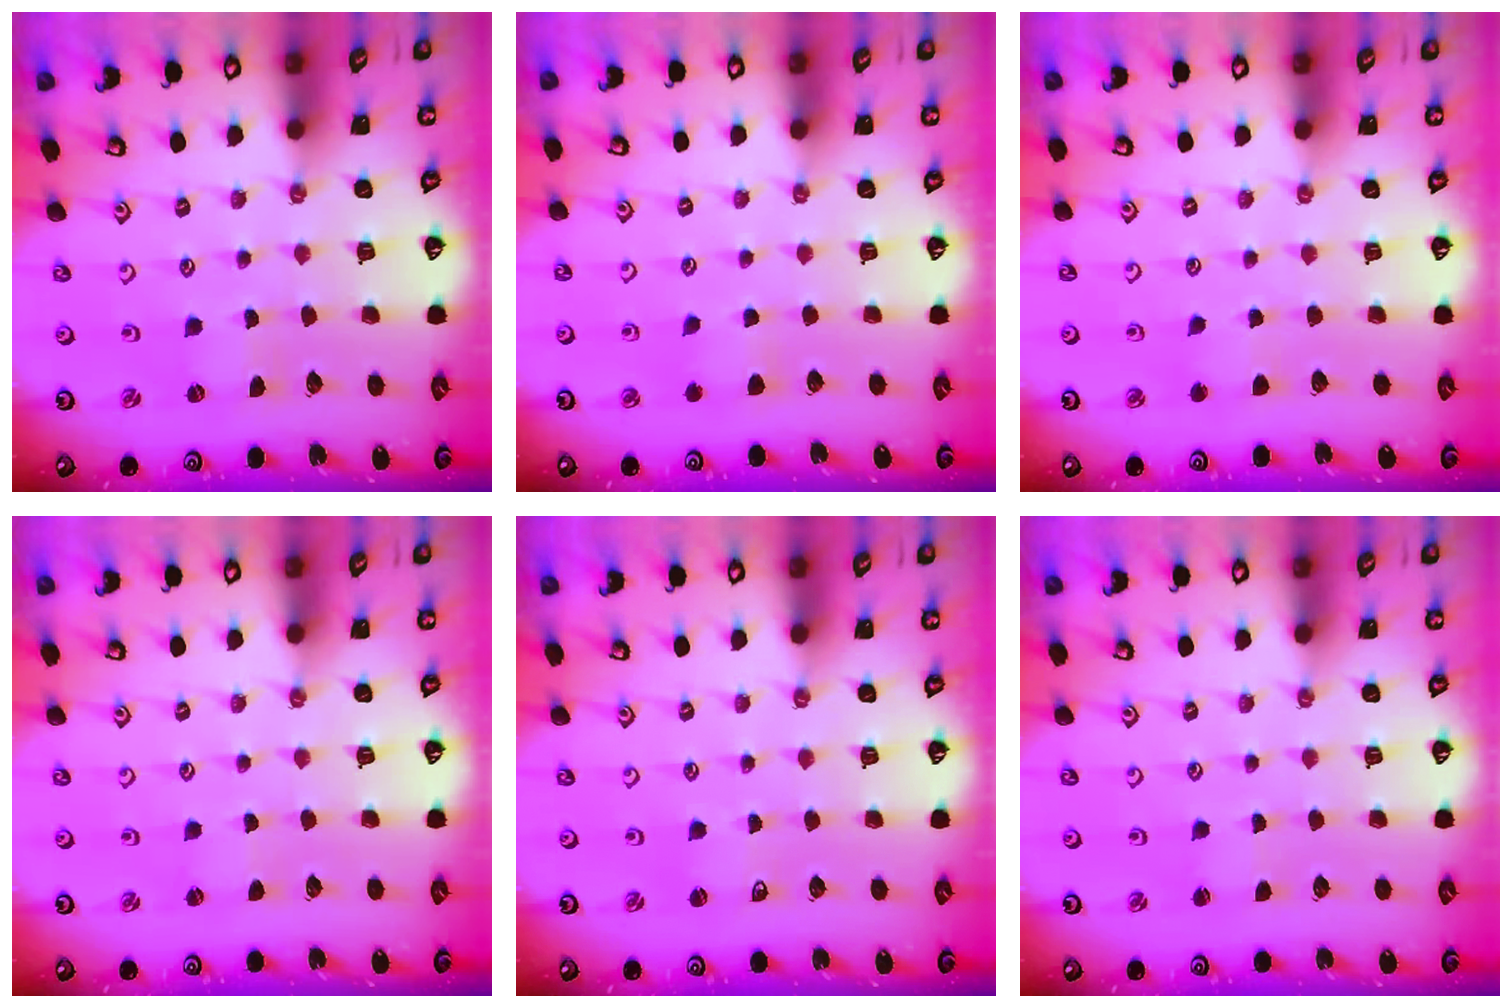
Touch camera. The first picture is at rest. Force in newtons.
{"total": 3.9, "press": 3.8, "slide": 0.7}
{"total": 3.1, "press": 3.1, "slide": 0.7}
{"total": 0.0}
{"total": 1.2, "press": 1.2, "slide": 0.0}
{"total": 1.3, "press": 1.3, "slide": 0.2}